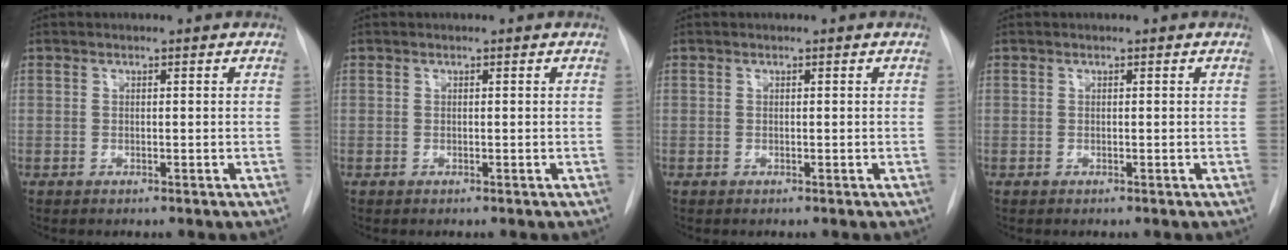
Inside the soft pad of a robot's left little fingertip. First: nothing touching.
{"total": 0.0}
{"total": 0.0}
{"total": 0.0}